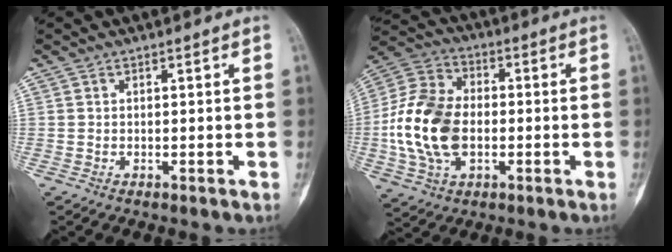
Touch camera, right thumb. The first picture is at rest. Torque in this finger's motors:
{"motor_torque": [1.75, 1.41, 0.96, -1.00, 0.34]}